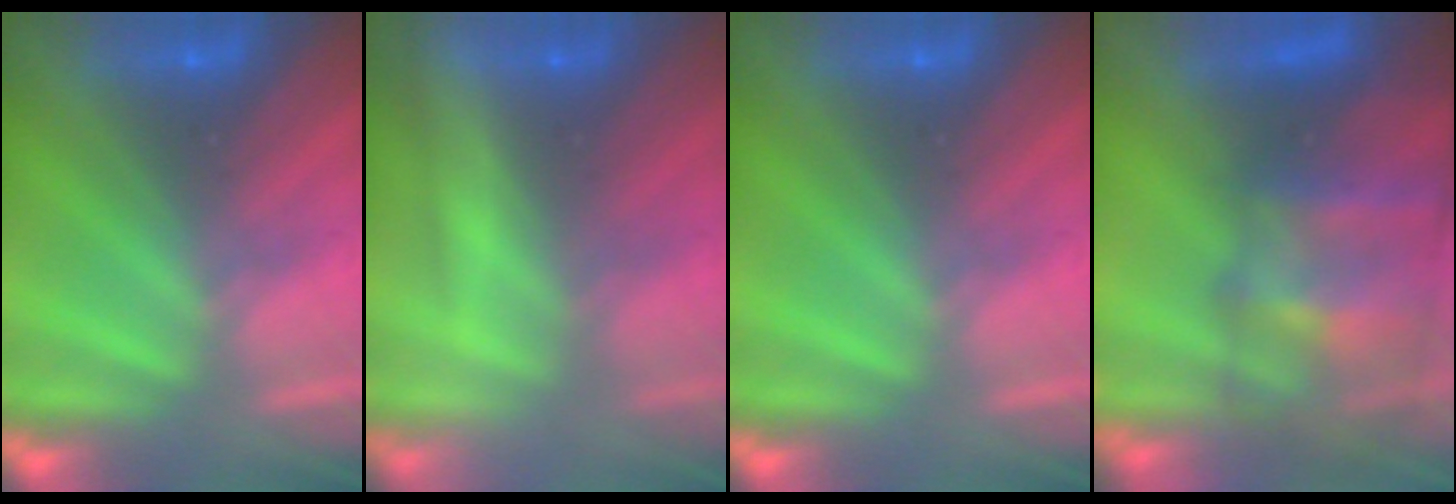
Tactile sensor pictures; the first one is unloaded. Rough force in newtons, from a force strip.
{"total": 2.3}
{"total": 0.0}
{"total": 7.8}